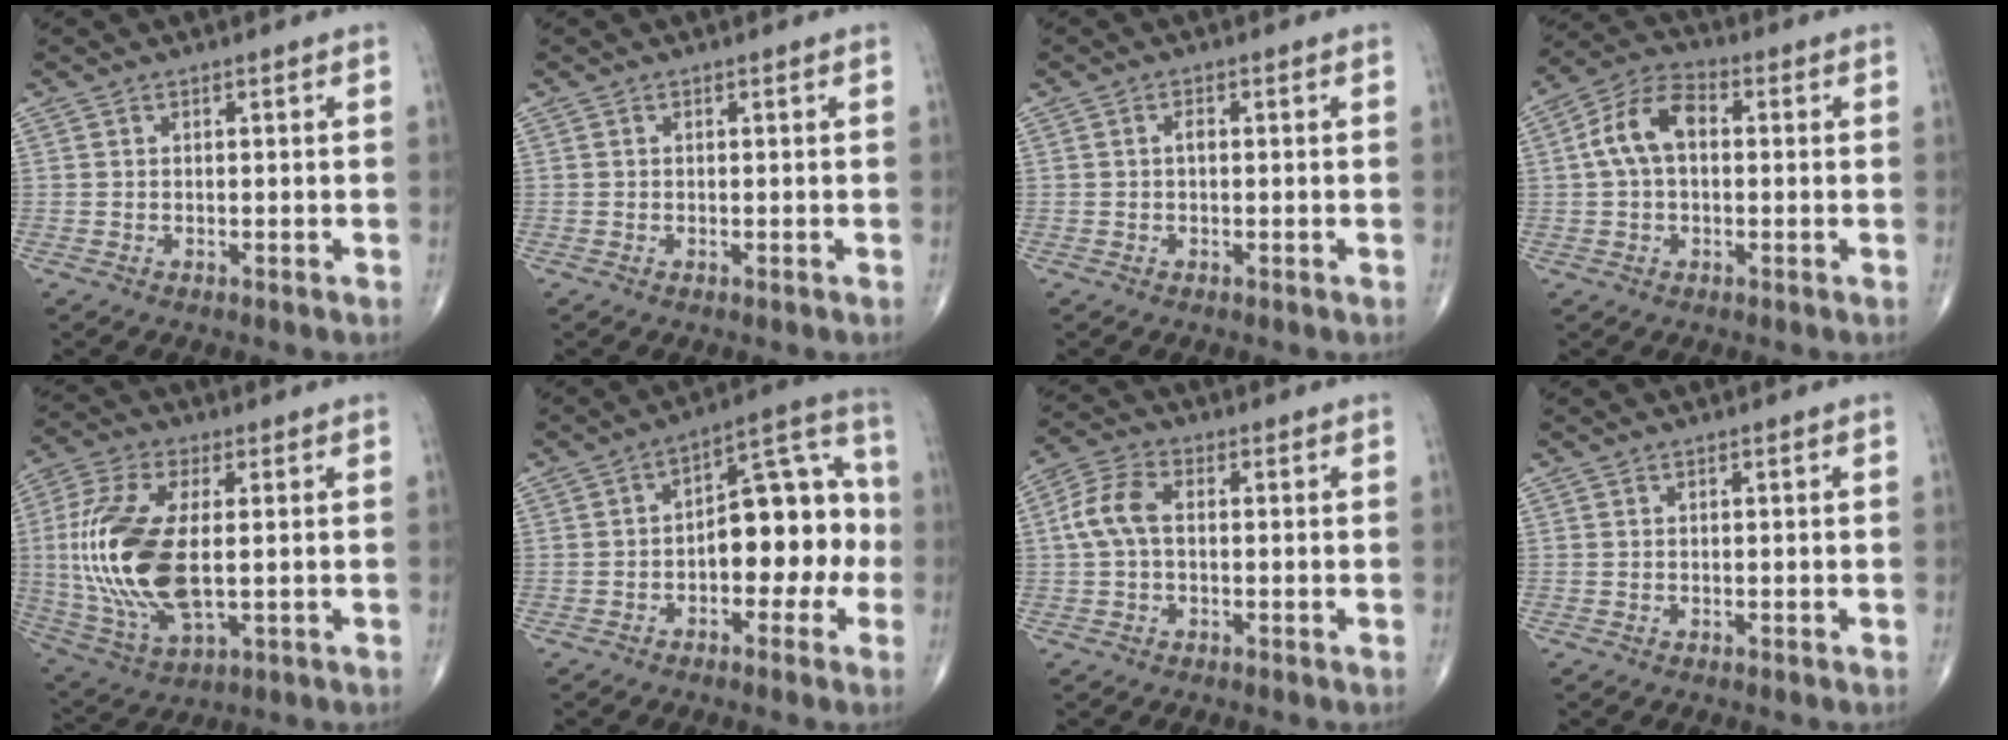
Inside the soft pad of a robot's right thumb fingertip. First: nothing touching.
{"total": 0.0}
{"total": 1.0, "force": [-0.1, 0.5, 0.9], "torque": [-0.012, 0.002, -0.004]}
{"total": 9.0, "force": [0.8, 5.5, 7.1], "torque": [-0.136, 0.030, 0.009]}
{"total": 19.6, "force": [0.2, 9.0, 17.4], "torque": [-0.389, -0.012, 0.010]}
{"total": 13.9, "force": [-2.1, 7.5, 11.4], "torque": [-0.115, 0.051, -0.038]}
{"total": 6.6, "force": [0.3, 3.9, 5.3], "torque": [-0.120, 0.021, 0.000]}
{"total": 0.0}